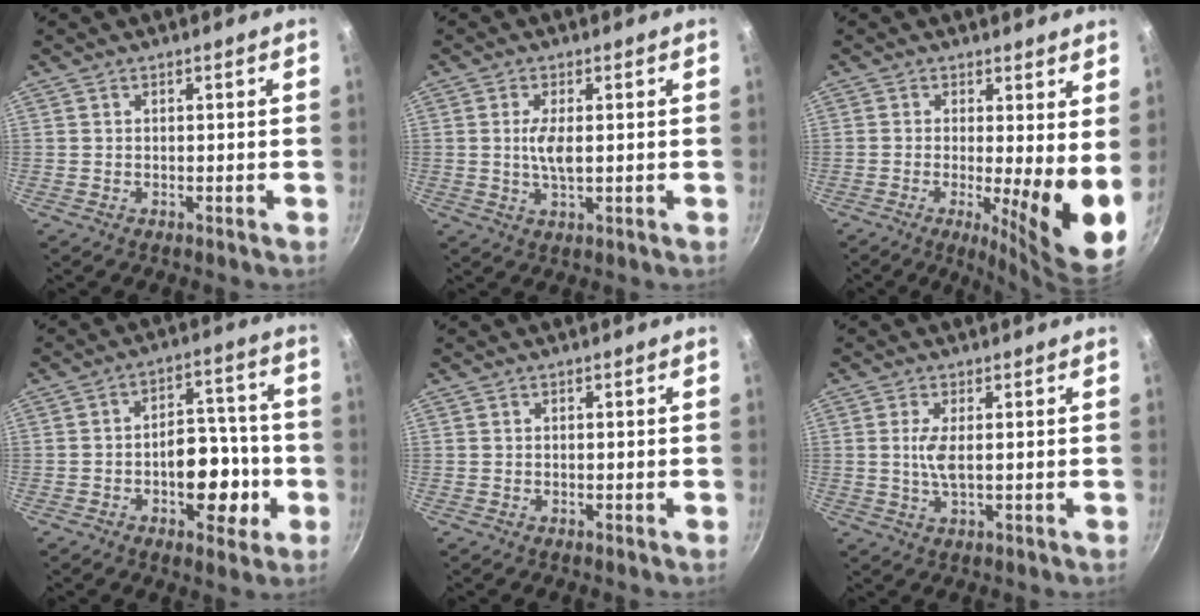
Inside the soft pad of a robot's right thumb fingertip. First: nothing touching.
{"total": 4.4, "force": [0.3, 1.6, 4.1], "torque": [-0.085, -0.003, 0.007]}
{"total": 11.3, "force": [-0.3, 2.6, 10.9], "torque": [-0.141, -0.030, -0.004]}
{"total": 12.0, "force": [-3.5, 7.3, 8.9], "torque": [-0.079, 0.036, -0.048]}
{"total": 0.0}
{"total": 3.8, "force": [0.4, 1.0, 3.7], "torque": [-0.083, -0.004, 0.009]}